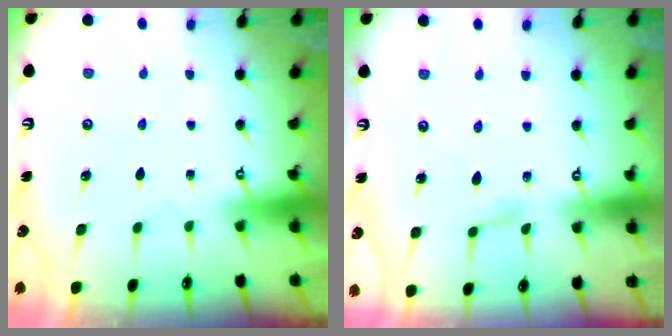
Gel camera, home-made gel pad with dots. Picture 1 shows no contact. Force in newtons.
{"total": 2.8, "press": 2.8, "slide": 0.4}